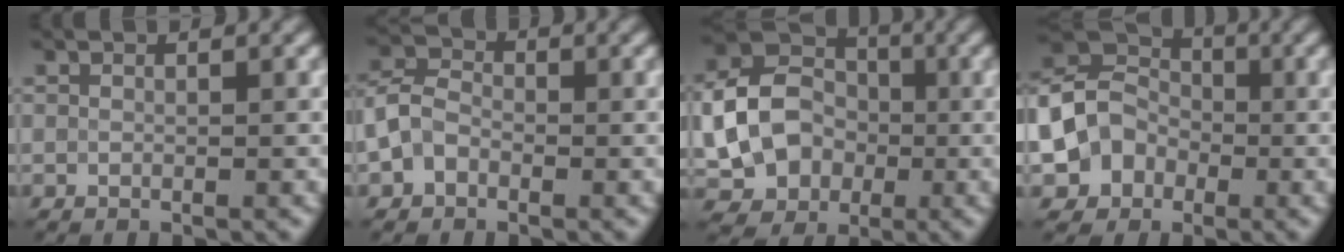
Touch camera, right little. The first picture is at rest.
{"total": 2.6, "force": [-1.0, 2.0, 1.3], "torque": [-0.027, 0.009, -0.029]}
{"total": 8.4, "force": [-0.7, 6.9, 4.7], "torque": [-0.080, -0.013, -0.017]}
{"total": 6.5, "force": [-2.0, 5.7, 2.3], "torque": [-0.036, 0.005, -0.057]}